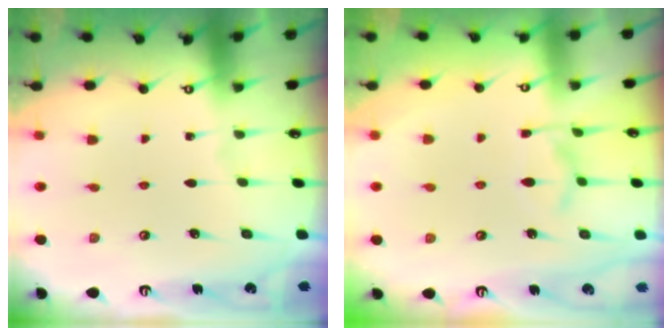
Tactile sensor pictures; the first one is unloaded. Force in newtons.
{"total": 9.3, "press": 9.2, "slide": 1.2}